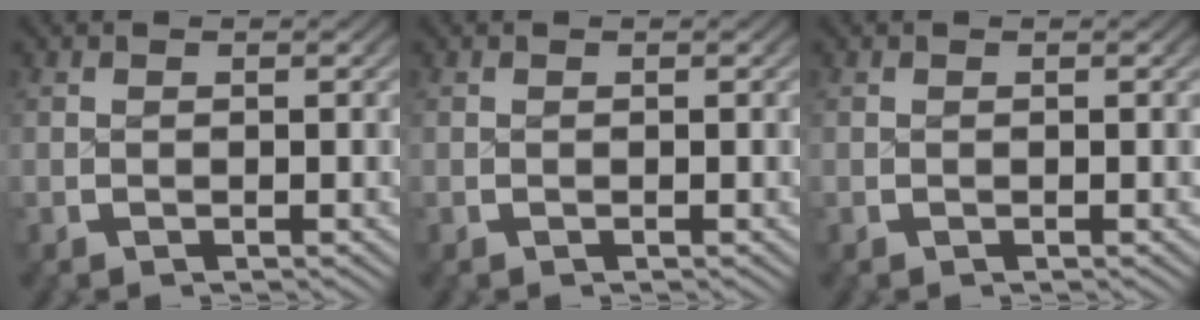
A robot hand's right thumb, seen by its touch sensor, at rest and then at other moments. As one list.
[{"total": 0.0}, {"total": 0.0}]